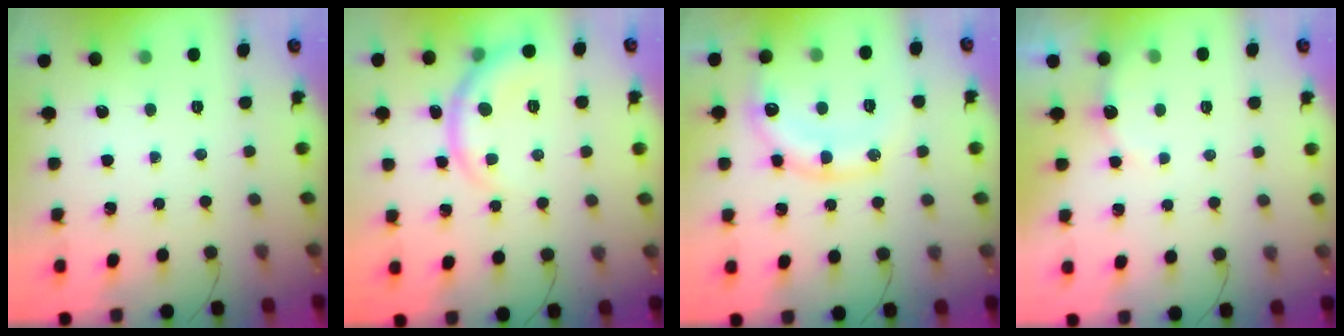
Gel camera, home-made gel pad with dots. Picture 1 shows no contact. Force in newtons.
{"total": 8.0, "press": 7.9, "slide": 0.8}
{"total": 15.0, "press": 14.9, "slide": 1.6}
{"total": 2.8, "press": 2.6, "slide": 0.8}